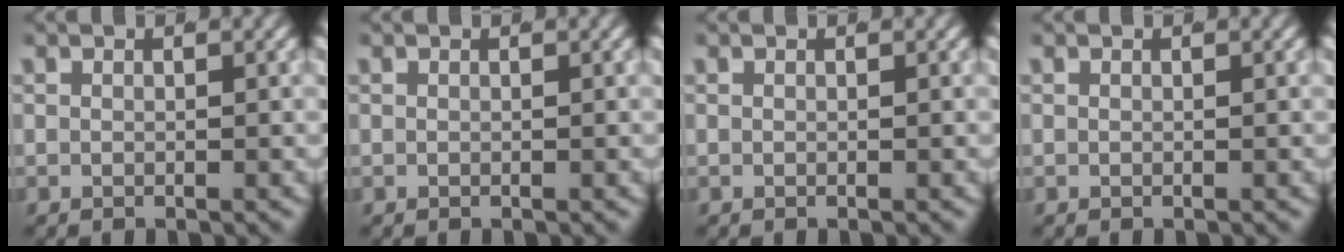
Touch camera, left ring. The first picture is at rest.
{"total": 0.0}
{"total": 0.0}
{"total": 0.0}